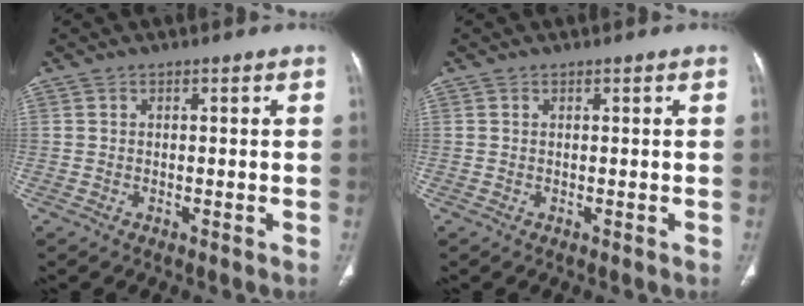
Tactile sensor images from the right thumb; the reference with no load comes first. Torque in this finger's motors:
{"motor_torque": [0.18, 0.09, 0.28, -0.41, 0.03]}